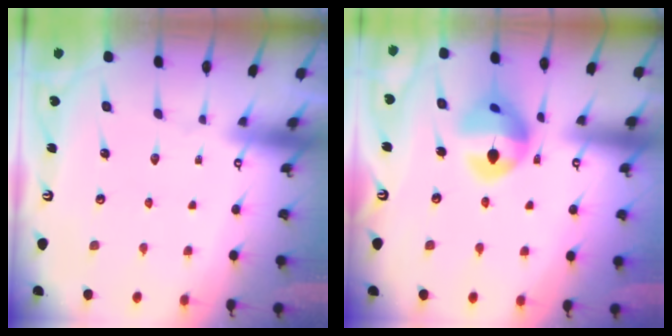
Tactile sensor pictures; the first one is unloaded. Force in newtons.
{"total": 14.4, "press": 14.3, "slide": 1.7}